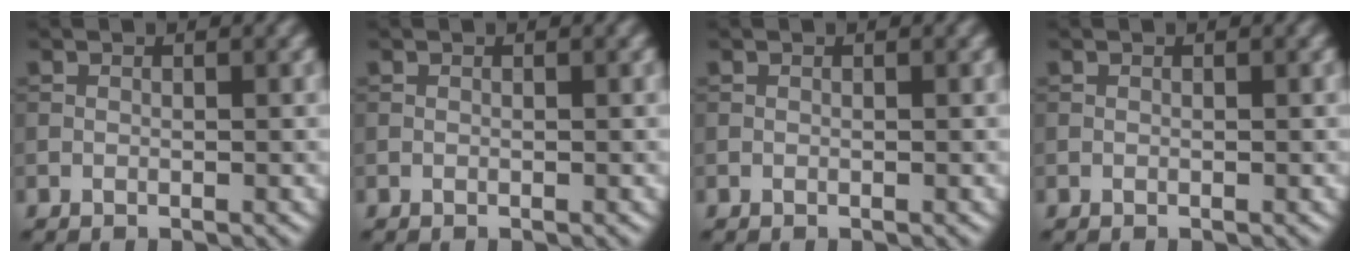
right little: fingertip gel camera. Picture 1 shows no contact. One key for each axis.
{"total": 0.0}
{"total": 0.0}
{"total": 0.0}